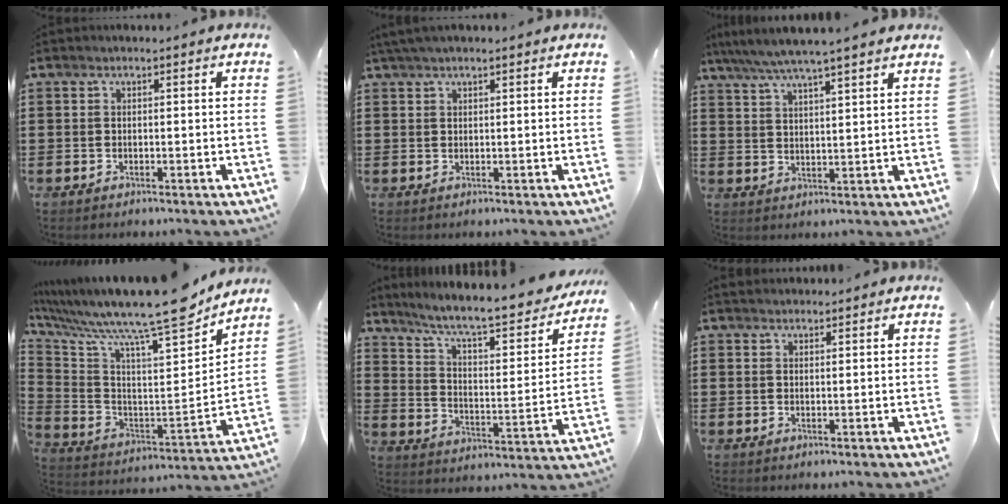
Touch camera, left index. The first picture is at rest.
{"total": 1.7, "force": [1.2, 0.3, 1.1], "torque": [-0.022, 0.002, 0.023]}
{"total": 5.2, "force": [4.5, -0.3, 2.5], "torque": [-0.064, -0.022, 0.077]}
{"total": 13.0, "force": [11.5, 0.5, 5.9], "torque": [-0.127, -0.104, 0.181]}
{"total": 8.9, "force": [7.3, 0.8, 4.9], "torque": [-0.114, -0.051, 0.119]}
{"total": 1.0, "force": [1.0, 0.3, 0.0], "torque": [-0.002, 0.001, 0.020]}